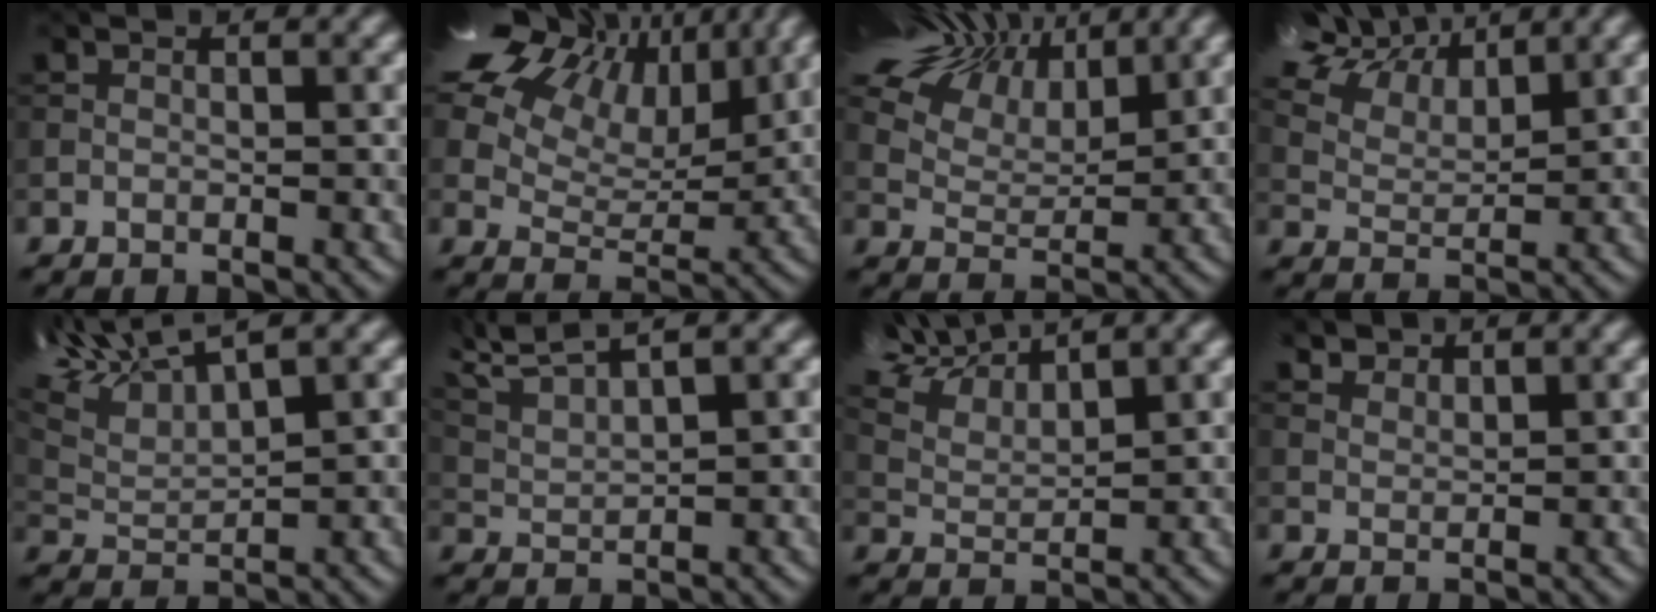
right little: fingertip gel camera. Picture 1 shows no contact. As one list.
[{"total": 14.3, "force": [8.2, 8.5, 8.0], "torque": [-0.197, 0.050, 0.158]}, {"total": 11.0, "force": [7.7, 5.1, 6.1], "torque": [-0.163, 0.026, 0.140]}, {"total": 8.2, "force": [6.7, 3.0, 3.7], "torque": [-0.120, 0.013, 0.129]}, {"total": 6.2, "force": [4.8, 1.0, 3.8], "torque": [-0.107, 0.015, 0.120]}, {"total": 4.5, "force": [4.0, 0.1, 2.1], "torque": [-0.072, 0.014, 0.095]}, {"total": 7.1, "force": [6.3, 1.4, 3.1], "torque": [-0.096, 0.015, 0.119]}, {"total": 1.4, "force": [1.1, -0.5, -0.6], "torque": [-0.010, -0.015, 0.058]}]